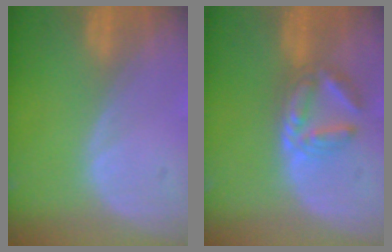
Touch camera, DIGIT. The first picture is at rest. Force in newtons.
{"total": 6.2, "press": 5.7, "slide": 2.5}